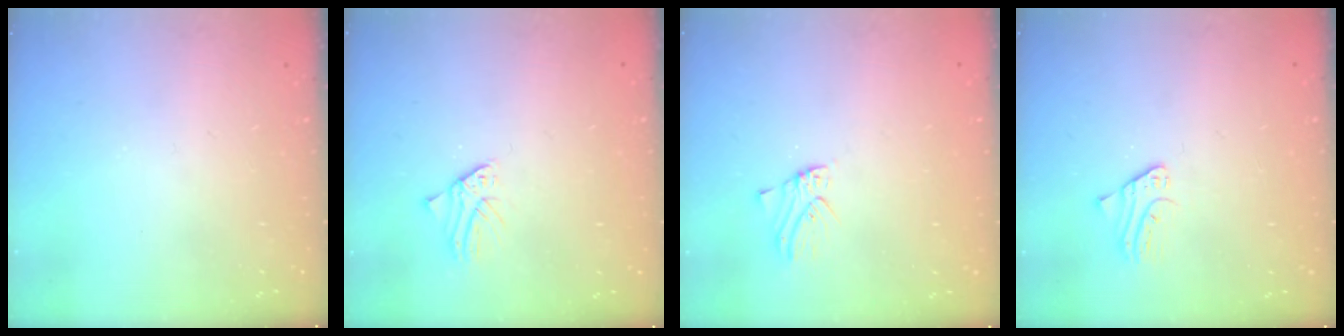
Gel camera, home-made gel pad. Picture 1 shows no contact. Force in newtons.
{"total": 1.1, "press": 1.1, "slide": 0.1}
{"total": 0.8, "press": 0.8, "slide": 0.2}
{"total": 2.2, "press": 2.2, "slide": 0.2}